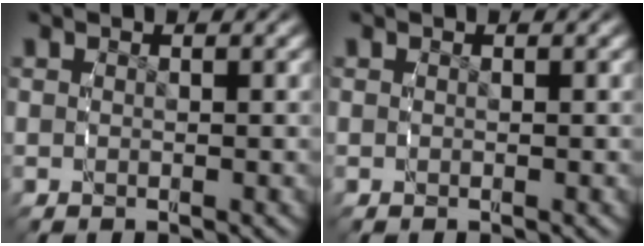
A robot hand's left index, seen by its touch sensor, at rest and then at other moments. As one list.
[{"total": 0.0}]